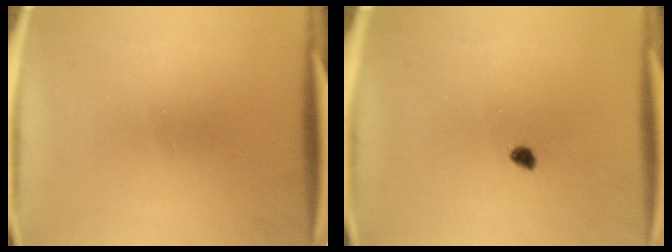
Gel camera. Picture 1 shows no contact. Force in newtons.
{"total": 1.3}